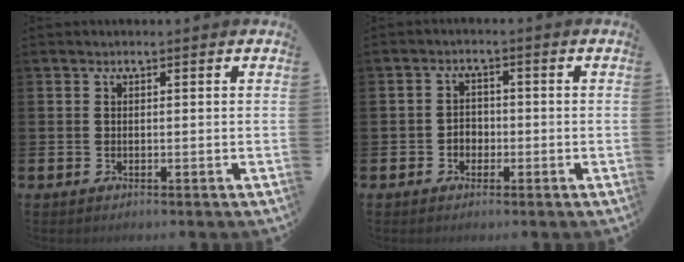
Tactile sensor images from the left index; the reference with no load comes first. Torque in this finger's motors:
{"motor_torque": [0.15, -0.02, 0.03, 0.02]}